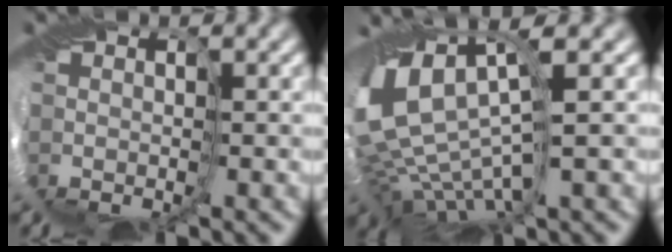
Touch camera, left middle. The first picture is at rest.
{"total": 10.5, "force": [2.0, 5.4, 8.8], "torque": [-0.207, -0.012, 0.068]}